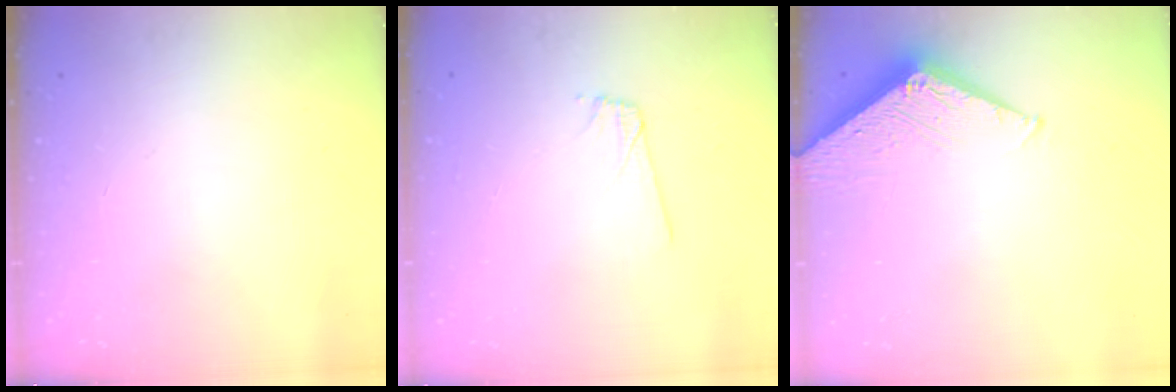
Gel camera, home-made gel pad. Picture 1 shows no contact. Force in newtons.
{"total": 5.8, "press": 5.7, "slide": 1.0}
{"total": 6.5, "press": 6.5, "slide": 0.4}